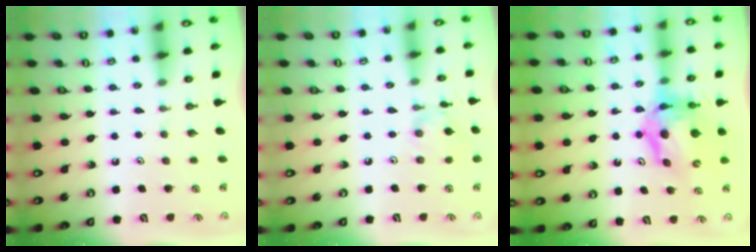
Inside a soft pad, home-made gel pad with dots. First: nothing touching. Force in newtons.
{"total": 2.0, "press": 2.0, "slide": 0.3}
{"total": 10.6, "press": 10.5, "slide": 1.1}